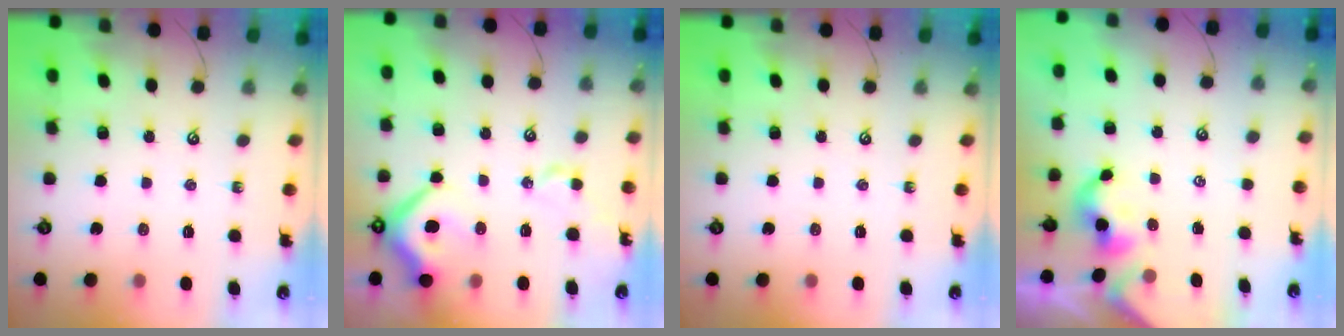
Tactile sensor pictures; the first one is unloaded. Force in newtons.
{"total": 10.6, "press": 10.5, "slide": 1.9}
{"total": 0.0}
{"total": 1.2, "press": 1.1, "slide": 0.3}